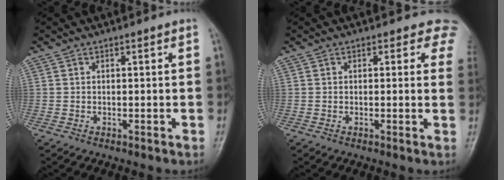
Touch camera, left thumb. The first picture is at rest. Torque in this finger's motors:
{"motor_torque": [2.08, 1.10, 1.08, -1.18, 0.01]}